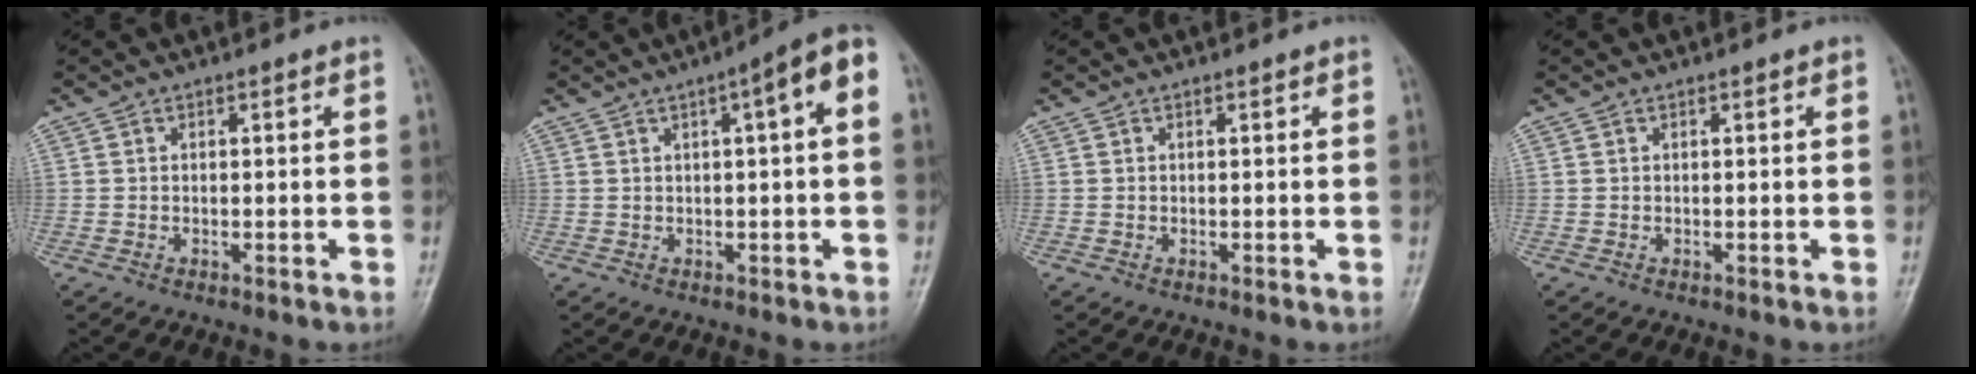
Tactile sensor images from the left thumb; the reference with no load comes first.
{"total": 7.0, "force": [1.6, 1.3, 6.7], "torque": [-0.094, 0.024, 0.015]}
{"total": 0.0}
{"total": 0.0}